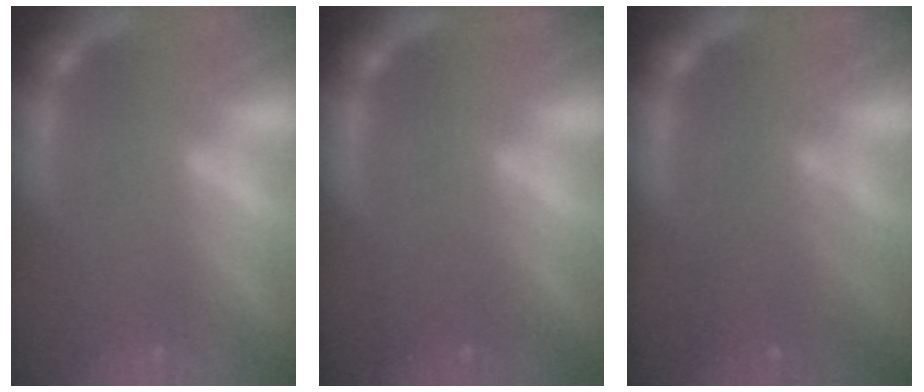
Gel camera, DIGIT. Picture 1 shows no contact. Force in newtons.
{"total": 1.5}
{"total": 4.1}